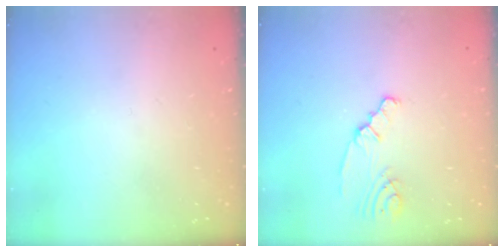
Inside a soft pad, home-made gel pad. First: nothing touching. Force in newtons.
{"total": 2.3, "press": 2.3, "slide": 0.2}